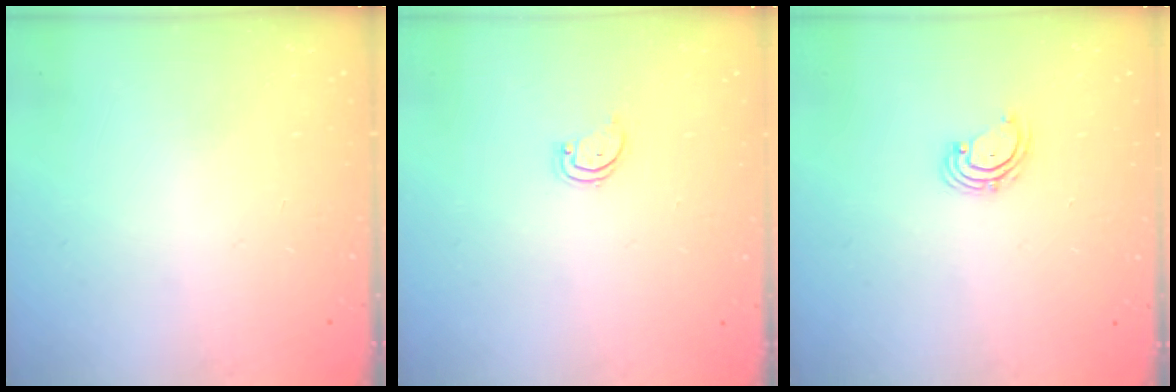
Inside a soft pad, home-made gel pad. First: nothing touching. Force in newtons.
{"total": 2.3, "press": 2.3, "slide": 0.1}
{"total": 2.5, "press": 2.4, "slide": 0.4}